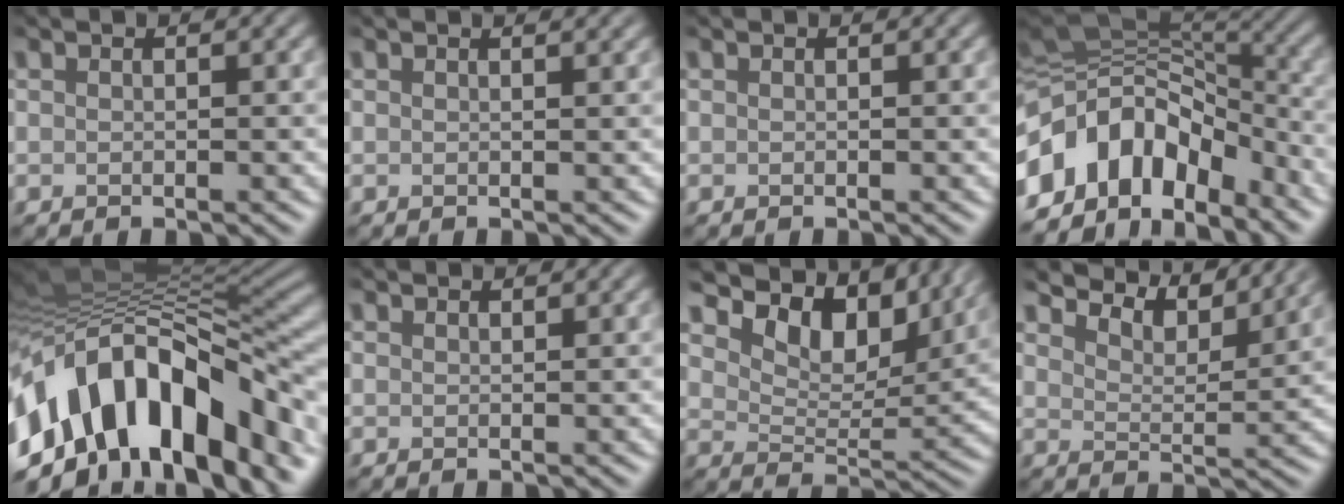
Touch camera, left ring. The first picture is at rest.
{"total": 1.4, "force": [1.1, 0.4, 0.7], "torque": [-0.004, 0.002, 0.009]}
{"total": 0.0}
{"total": 11.5, "force": [-5.1, 7.3, 7.2], "torque": [-0.141, 0.020, -0.100]}
{"total": 16.0, "force": [-6.4, 9.1, 11.4], "torque": [-0.187, 0.020, -0.109]}
{"total": 0.6, "force": [0.6, 0.1, 0.0], "torque": [0.001, -0.002, 0.012]}
{"total": 10.5, "force": [7.4, 5.0, 5.5], "torque": [-0.086, 0.000, 0.124]}
{"total": 7.7, "force": [7.2, 1.3, 2.4], "torque": [-0.058, 0.005, 0.098]}